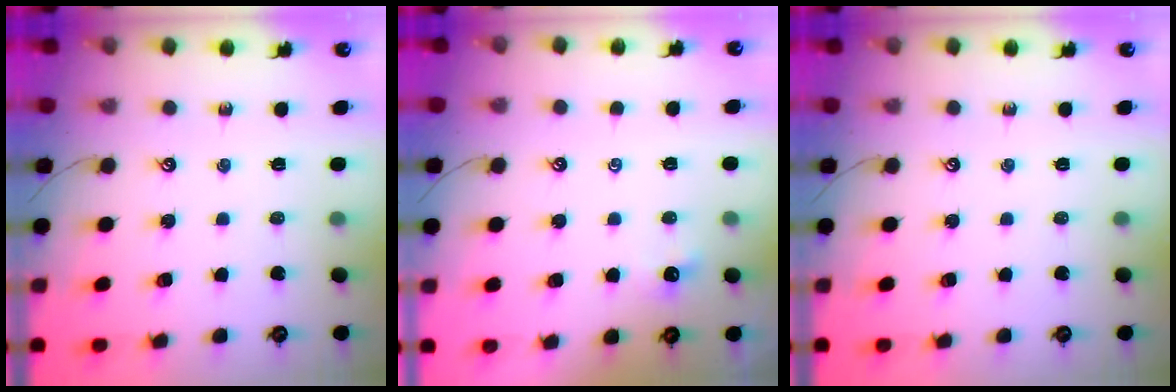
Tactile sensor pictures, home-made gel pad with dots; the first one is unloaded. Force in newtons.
{"total": 1.0, "press": 0.9, "slide": 0.4}
{"total": 0.0}